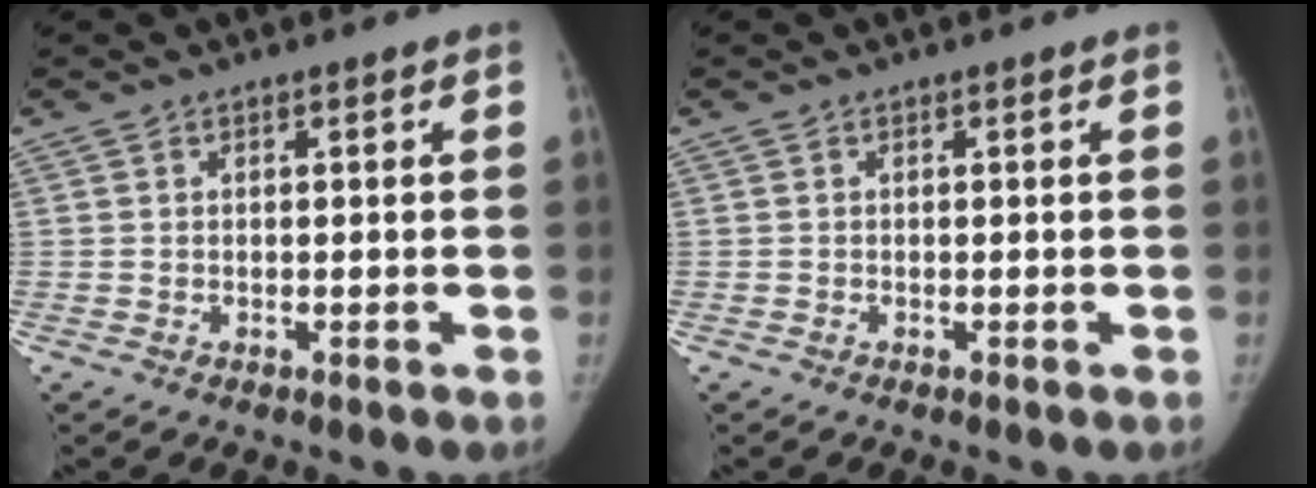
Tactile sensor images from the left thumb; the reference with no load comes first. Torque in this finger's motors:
{"motor_torque": [-0.09, 0.09, 0.32, -0.06, 0.00]}